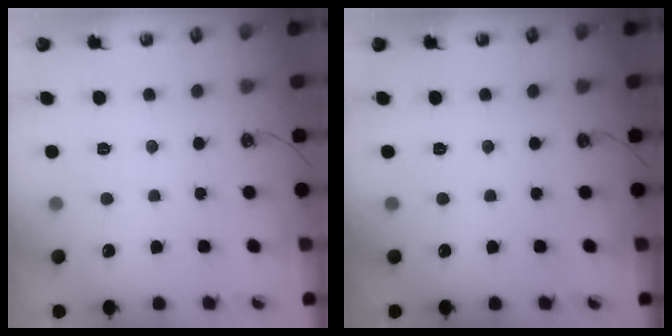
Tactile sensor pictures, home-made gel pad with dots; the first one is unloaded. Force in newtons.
{"total": 0.0}